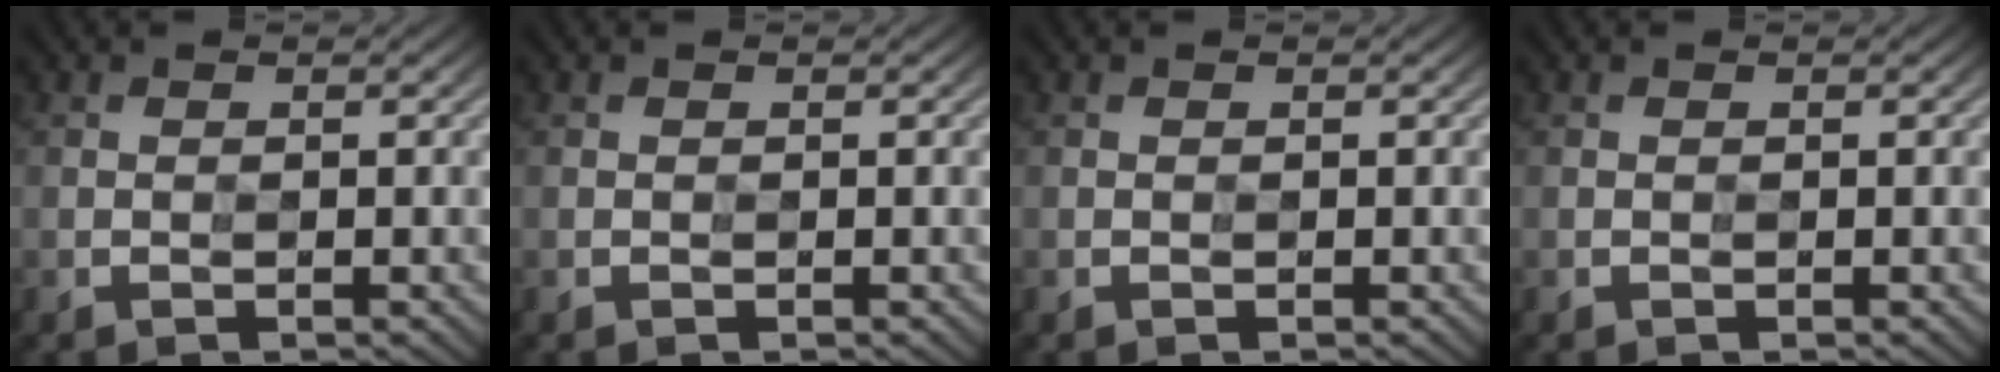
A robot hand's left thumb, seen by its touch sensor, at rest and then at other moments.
{"total": 0.0}
{"total": 0.0}
{"total": 0.0}